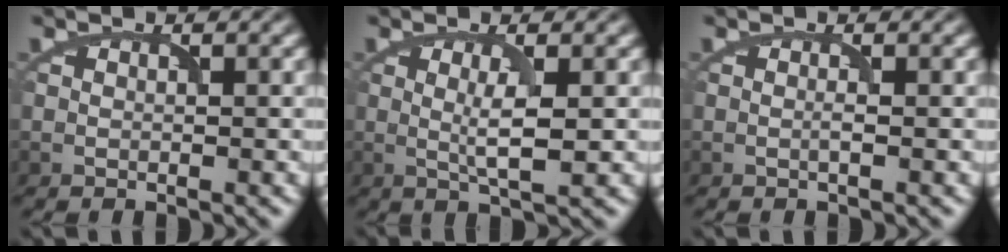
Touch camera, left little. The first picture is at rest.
{"total": 2.7, "force": [0.0, 0.4, 2.7], "torque": [-0.047, -0.002, 0.007]}
{"total": 0.5, "force": [-0.2, 0.0, 0.5], "torque": [-0.009, 0.000, -0.003]}